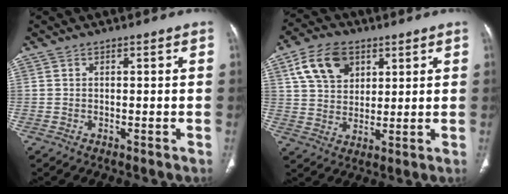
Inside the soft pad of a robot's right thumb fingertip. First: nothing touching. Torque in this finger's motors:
{"motor_torque": [0.79, 1.29, 0.49, 0.59, 0.13]}